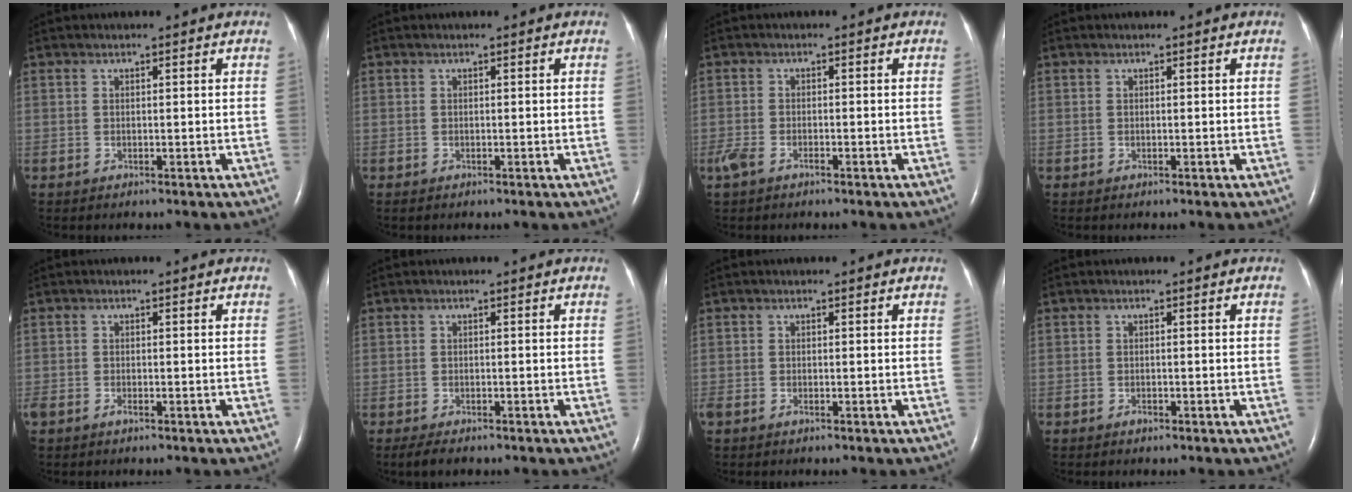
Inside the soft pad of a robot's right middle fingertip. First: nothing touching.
{"total": 0.0}
{"total": 3.3, "force": [-2.1, 1.5, 2.1], "torque": [-0.049, -0.005, -0.038]}
{"total": 0.0}
{"total": 1.7, "force": [-1.1, 0.8, 1.0], "torque": [-0.023, -0.001, -0.016]}
{"total": 2.6, "force": [-1.9, 0.8, 1.5], "torque": [-0.032, -0.007, -0.027]}
{"total": 1.2, "force": [-0.8, 0.6, 0.7], "torque": [-0.017, -0.002, -0.011]}
{"total": 0.6, "force": [-0.5, 0.3, 0.3], "torque": [-0.007, 0.000, -0.007]}